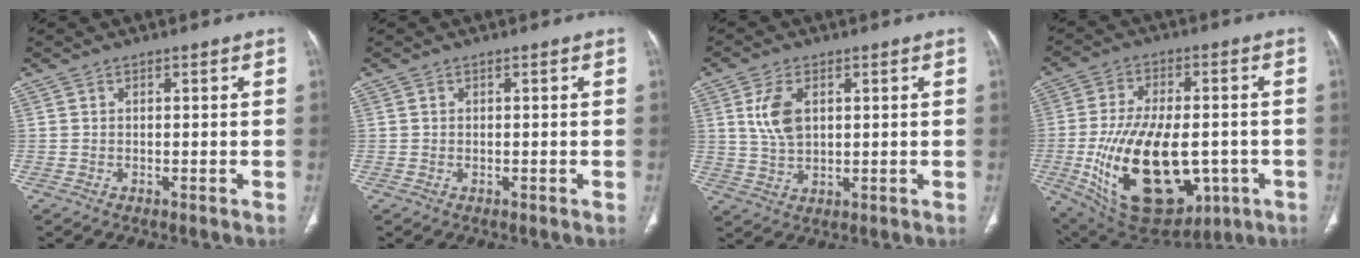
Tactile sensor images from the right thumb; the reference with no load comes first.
{"total": 0.0}
{"total": 6.9, "force": [1.9, 4.0, 5.2], "torque": [-0.103, -0.006, 0.044]}
{"total": 25.6, "force": [-5.4, 14.3, 20.5], "torque": [-0.376, -0.010, -0.052]}